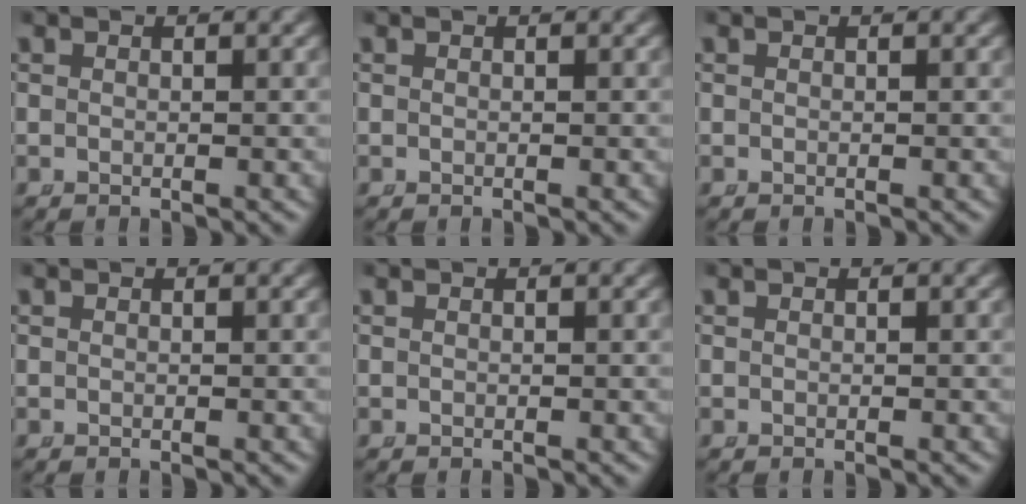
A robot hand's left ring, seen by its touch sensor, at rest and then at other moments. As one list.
[{"total": 0.0}, {"total": 0.0}, {"total": 0.0}, {"total": 0.0}, {"total": 0.0}]